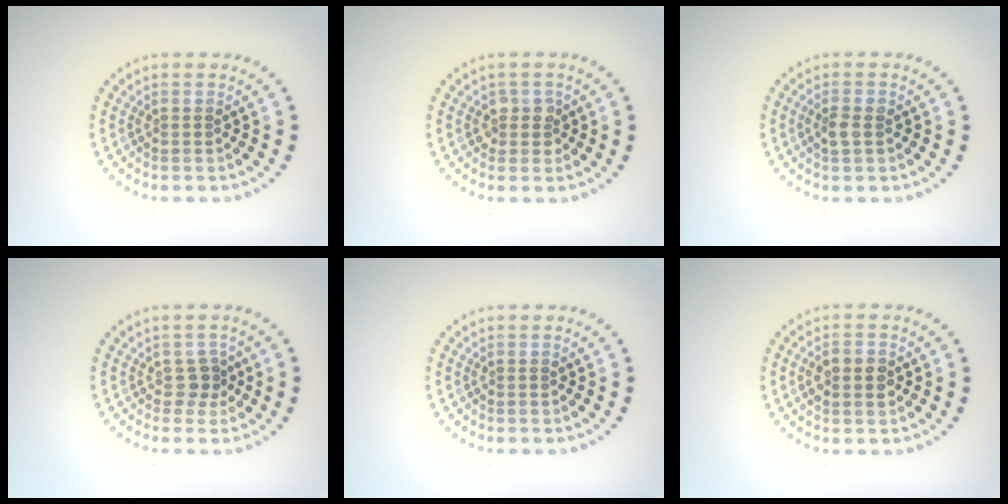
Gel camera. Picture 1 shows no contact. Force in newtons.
{"total": 1.5, "press": 1.4, "slide": 0.6}
{"total": 1.5, "press": 1.5, "slide": 0.3}
{"total": 1.4, "press": 1.1, "slide": 0.9}
{"total": 0.0}
{"total": 2.2, "press": 2.2, "slide": 0.1}